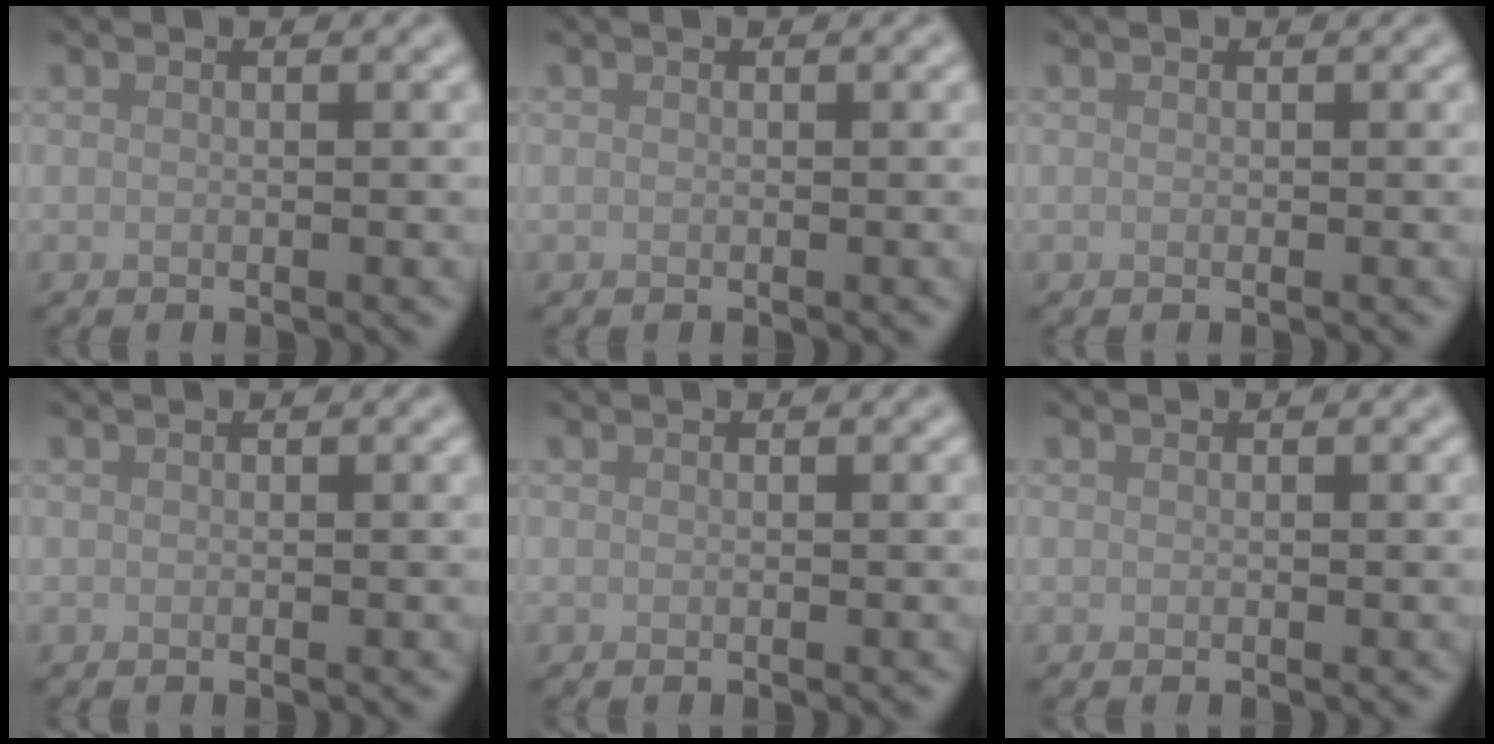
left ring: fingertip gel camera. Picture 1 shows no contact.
{"total": 0.0}
{"total": 0.0}
{"total": 0.0}
{"total": 0.0}
{"total": 0.0}